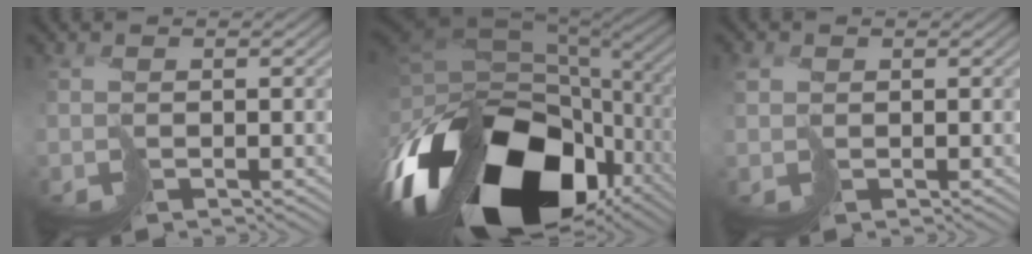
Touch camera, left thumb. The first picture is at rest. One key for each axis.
{"total": 18.8, "fx": -8.3, "fy": 10.6, "fz": 13.1, "tx": -0.294, "ty": -0.033, "tz": -0.105}
{"total": 1.4, "fx": 0.8, "fy": 1.2, "fz": 0.2, "tx": -0.008, "ty": -0.001, "tz": 0.014}